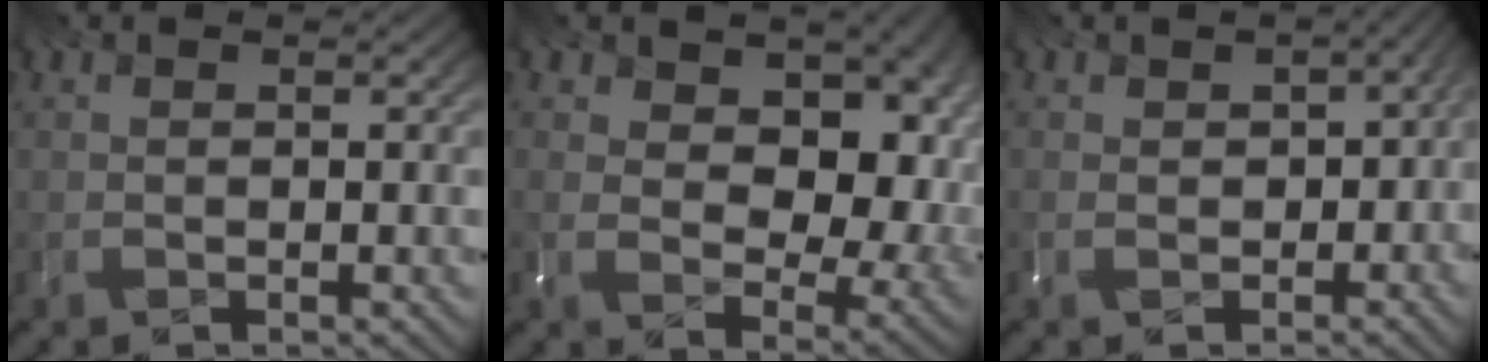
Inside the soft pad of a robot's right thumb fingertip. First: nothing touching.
{"total": 10.5, "force": [3.0, 6.6, 7.6], "torque": [-0.153, -0.029, 0.089]}
{"total": 5.1, "force": [-0.4, 3.6, 3.6], "torque": [-0.073, -0.005, 0.022]}